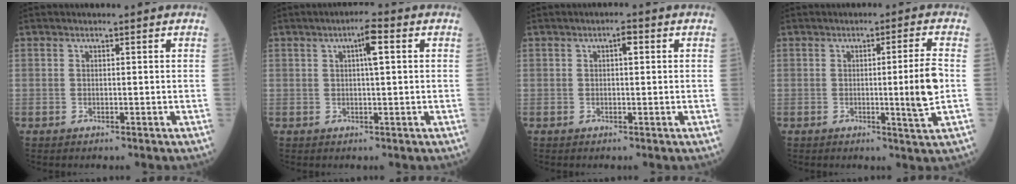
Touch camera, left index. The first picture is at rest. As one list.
[{"total": 3.5, "force": [0.9, 0.2, 3.3], "torque": [-0.053, 0.006, 0.011]}, {"total": 1.5, "force": [0.3, 0.5, 1.4], "torque": [-0.020, 0.001, 0.001]}, {"total": 5.8, "force": [-0.6, -1.4, 5.6], "torque": [-0.083, -0.016, -0.010]}]